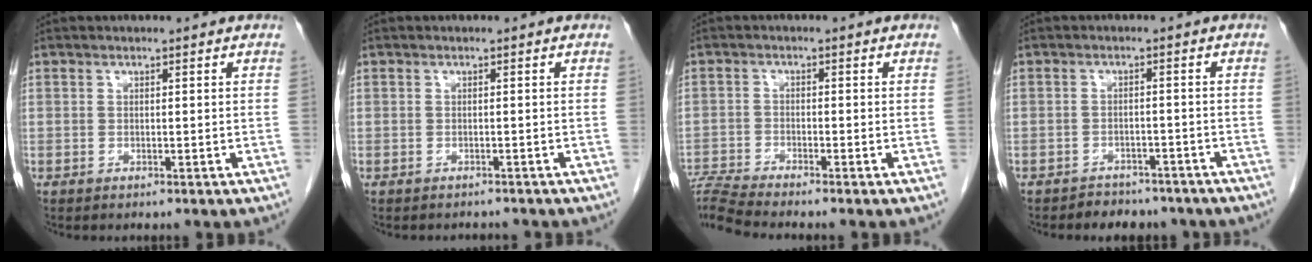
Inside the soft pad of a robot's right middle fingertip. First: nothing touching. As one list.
[{"total": 1.8, "force": [-1.7, 0.5, 0.0], "torque": [-0.003, -0.005, -0.022]}, {"total": 6.4, "force": [-6.0, -1.7, 1.4], "torque": [-0.033, -0.009, -0.113]}, {"total": 6.5, "force": [-5.6, 3.1, 1.0], "torque": [-0.010, 0.007, -0.063]}]